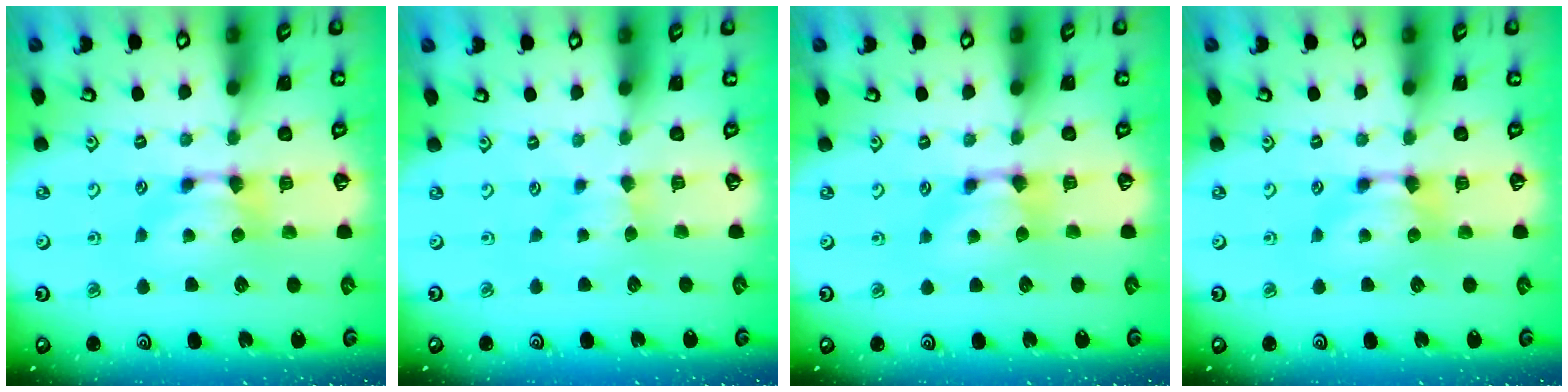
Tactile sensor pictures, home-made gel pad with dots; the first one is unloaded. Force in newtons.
{"total": 2.9, "press": 2.9, "slide": 0.3}
{"total": 0.6, "press": 0.3, "slide": 0.5}
{"total": 0.0}